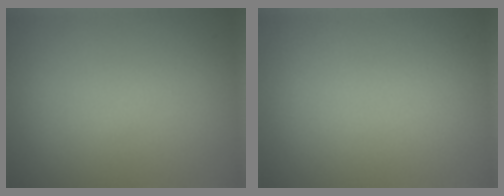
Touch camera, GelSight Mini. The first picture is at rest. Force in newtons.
{"total": 0.0}